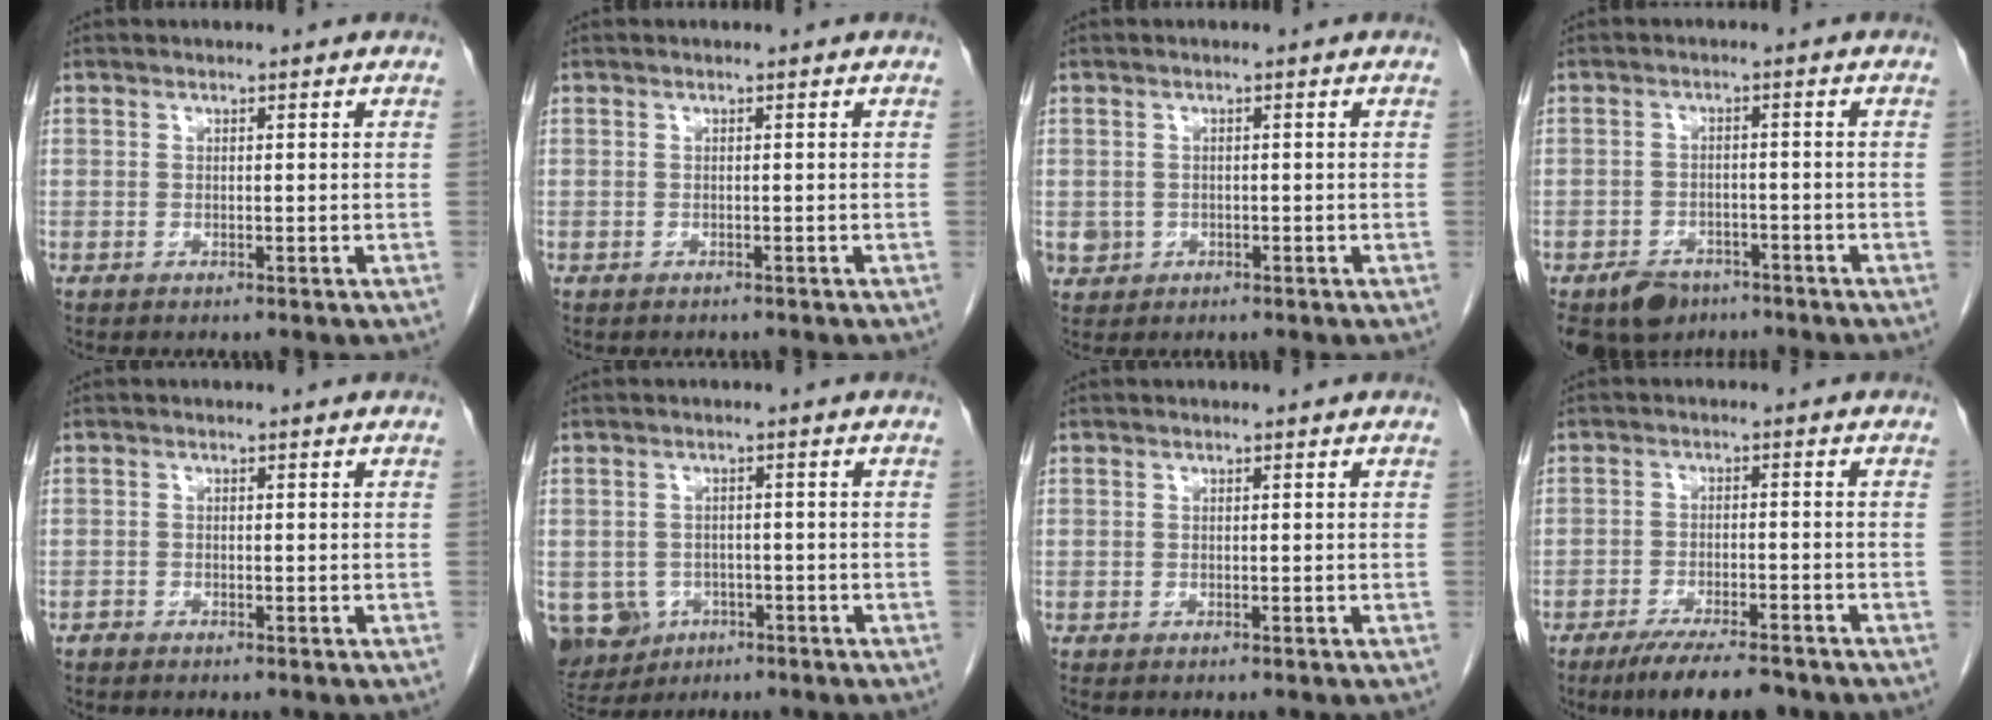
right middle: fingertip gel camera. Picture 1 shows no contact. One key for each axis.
{"total": 0.8, "fx": -0.7, "fy": 0.4, "fz": 0.1, "tx": -0.008, "ty": 0.001, "tz": -0.010}
{"total": 2.0, "fx": -0.4, "fy": 1.9, "fz": 0.3, "tx": -0.002, "ty": 0.006, "tz": 0.002}
{"total": 7.1, "fx": -5.1, "fy": 4.2, "fz": 2.4, "tx": -0.042, "ty": -0.002, "tz": -0.078}
{"total": 0.5, "fx": -0.5, "fy": 0.1, "fz": 0.0, "tx": -0.005, "ty": 0.000, "tz": -0.013}
{"total": 7.9, "fx": -3.8, "fy": 6.6, "fz": 2.4, "tx": -0.061, "ty": 0.002, "tz": -0.051}
{"total": 0.0}
{"total": 8.3, "fx": -6.5, "fy": 1.9, "fz": 4.8, "tx": -0.072, "ty": -0.014, "tz": -0.105}